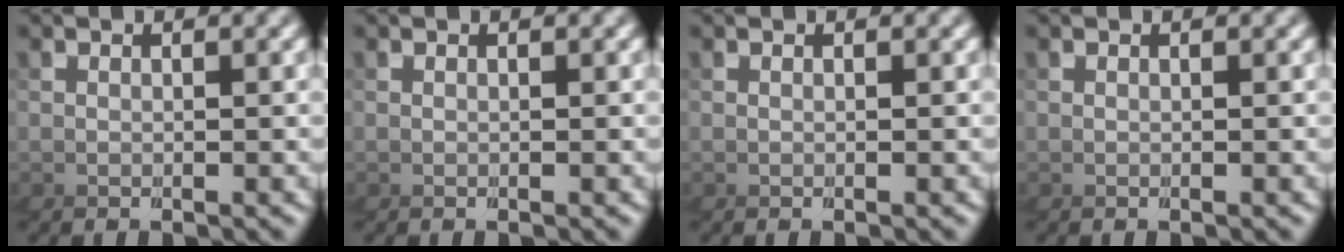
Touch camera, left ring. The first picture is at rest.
{"total": 0.0}
{"total": 0.0}
{"total": 0.0}